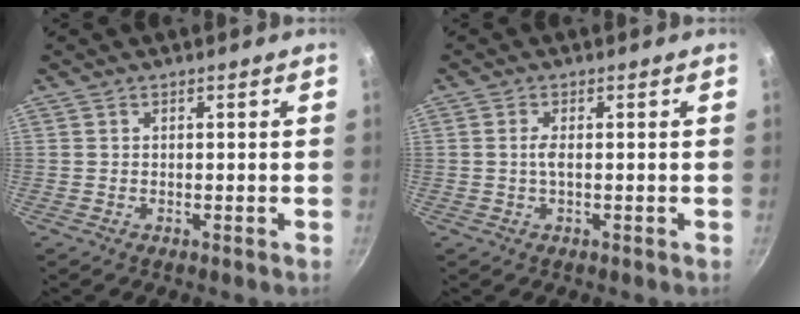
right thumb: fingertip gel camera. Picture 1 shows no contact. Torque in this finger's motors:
{"motor_torque": [0.70, -0.05, 0.45, -0.42, 0.18]}